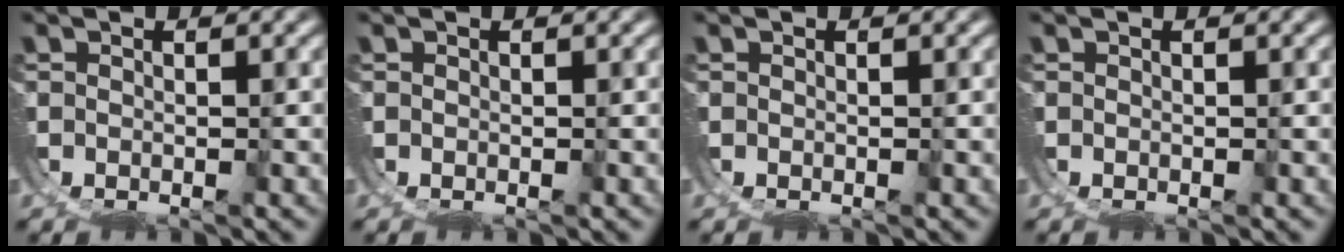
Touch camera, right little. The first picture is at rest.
{"total": 0.0}
{"total": 0.0}
{"total": 0.0}